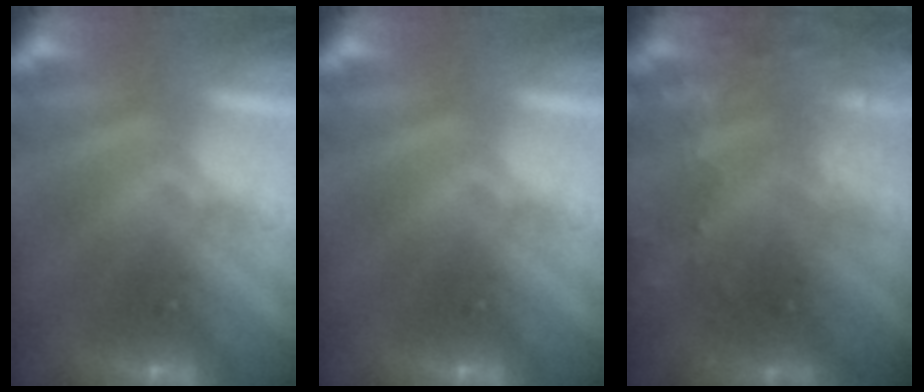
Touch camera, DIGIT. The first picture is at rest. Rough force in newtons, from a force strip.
{"total": 0.0}
{"total": 7.9}